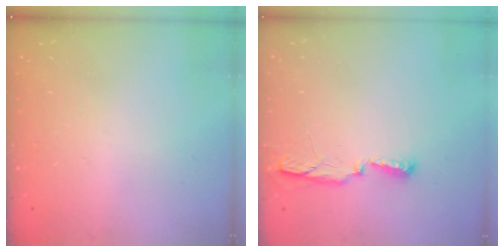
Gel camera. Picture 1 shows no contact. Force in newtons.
{"total": 5.0, "press": 4.9, "slide": 0.9}